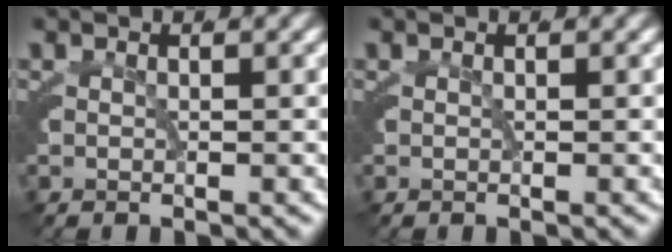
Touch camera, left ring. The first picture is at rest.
{"total": 0.0}